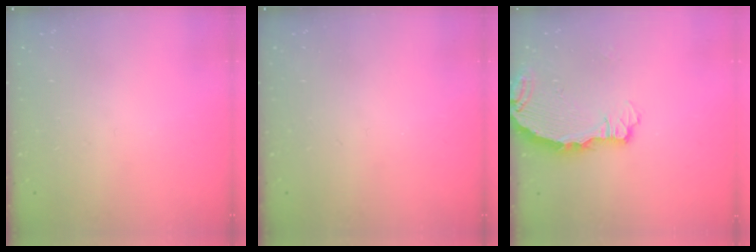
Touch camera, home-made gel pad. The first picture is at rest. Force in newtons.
{"total": 0.0}
{"total": 3.8, "press": 3.7, "slide": 0.4}